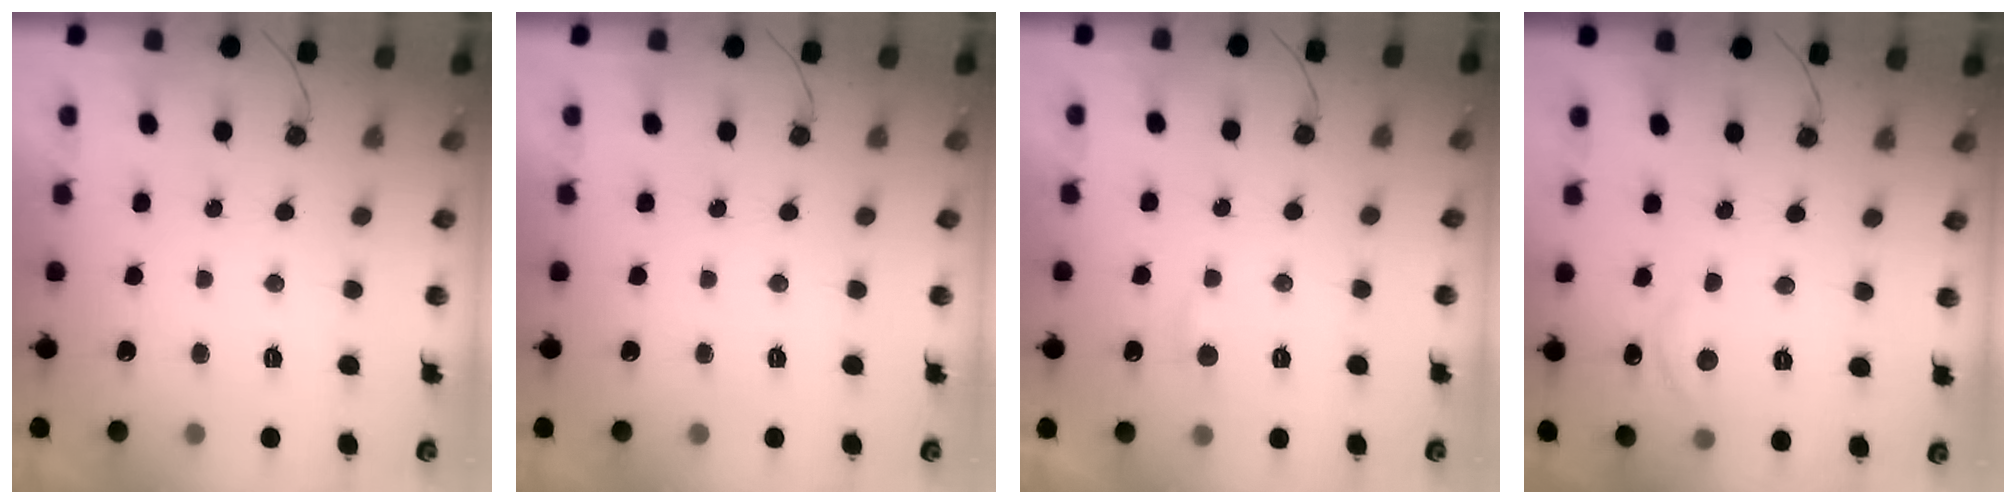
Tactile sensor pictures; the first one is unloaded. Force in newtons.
{"total": 0.0}
{"total": 3.4, "press": 3.3, "slide": 0.4}
{"total": 6.2, "press": 6.2, "slide": 0.7}